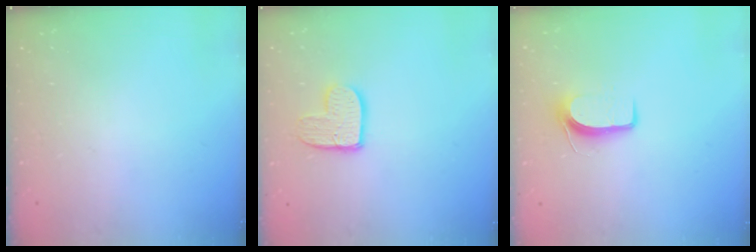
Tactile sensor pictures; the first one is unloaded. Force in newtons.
{"total": 10.0, "press": 10.0, "slide": 0.5}
{"total": 7.9, "press": 7.9, "slide": 0.7}